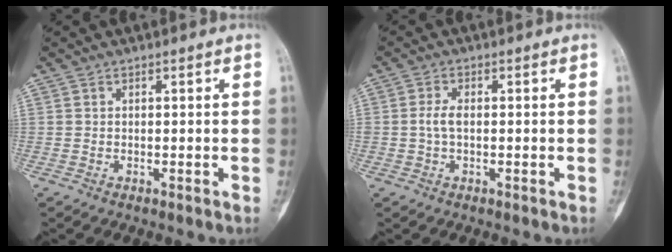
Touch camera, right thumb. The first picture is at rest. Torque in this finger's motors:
{"motor_torque": [0.03, 0.02, 0.18, 0.15, 0.01]}